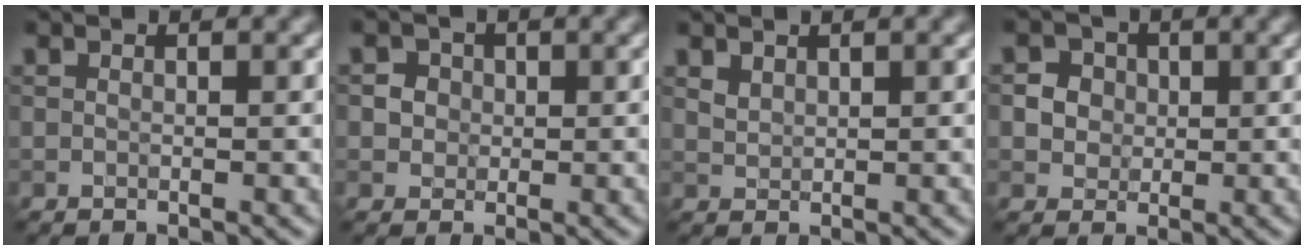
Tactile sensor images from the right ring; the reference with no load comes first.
{"total": 3.4, "force": [1.2, 2.9, 1.4], "torque": [-0.018, 0.010, 0.015]}
{"total": 1.2, "force": [0.9, 0.6, 0.4], "torque": [-0.014, -0.001, 0.024]}
{"total": 4.4, "force": [1.4, 3.7, 1.7], "torque": [-0.027, 0.012, 0.024]}